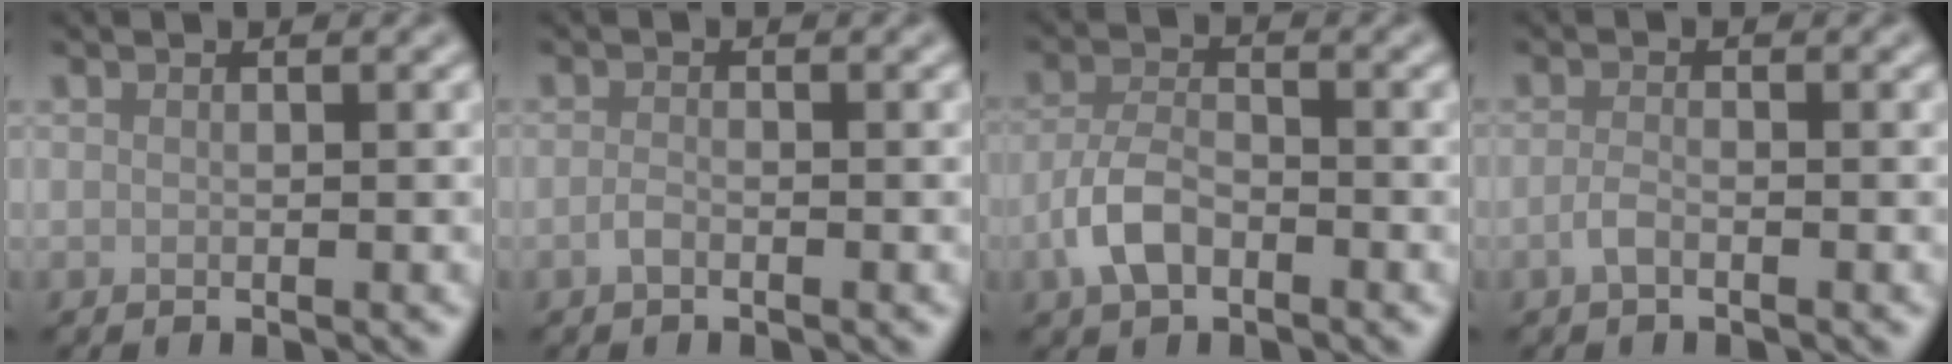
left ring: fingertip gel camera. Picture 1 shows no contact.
{"total": 0.9, "force": [-0.6, 0.4, 0.6], "torque": [-0.014, 0.000, -0.012]}
{"total": 3.8, "force": [-1.9, 2.0, 2.5], "torque": [-0.049, 0.005, -0.047]}
{"total": 1.3, "force": [-0.7, 0.5, 0.9], "torque": [-0.023, 0.000, -0.016]}